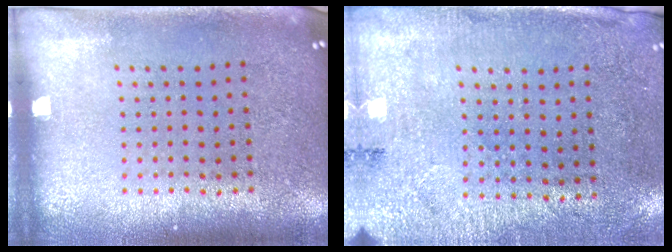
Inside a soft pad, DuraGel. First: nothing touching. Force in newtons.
{"total": 2.7, "press": 2.2, "slide": 1.5}